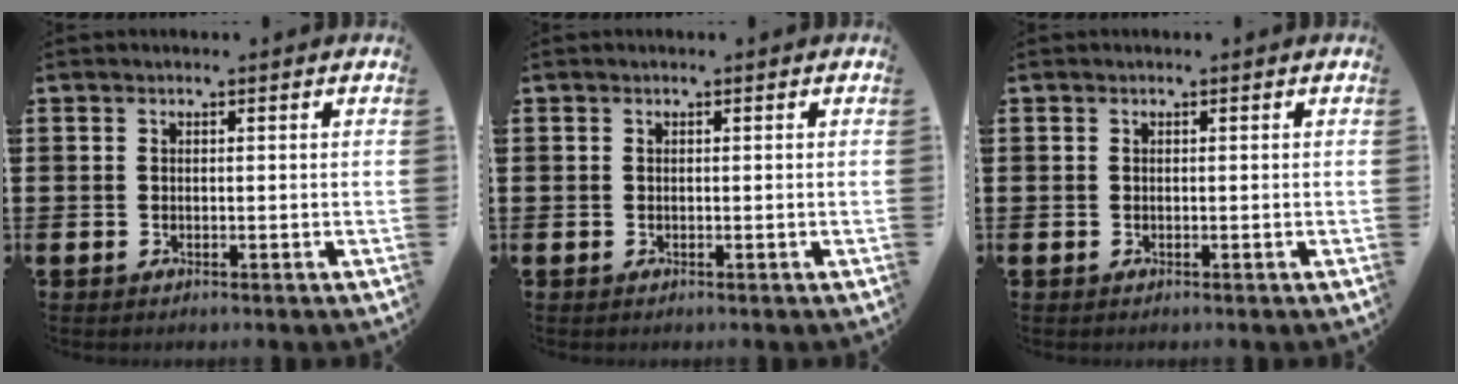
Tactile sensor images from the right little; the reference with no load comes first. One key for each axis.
{"total": 0.0}
{"total": 0.0}